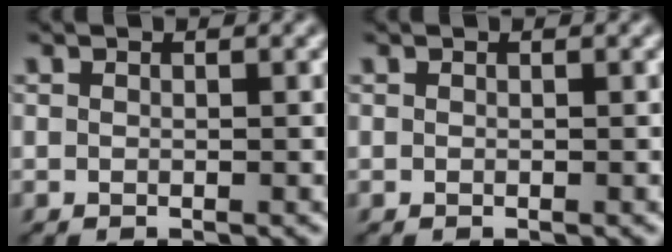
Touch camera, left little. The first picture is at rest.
{"total": 0.0}